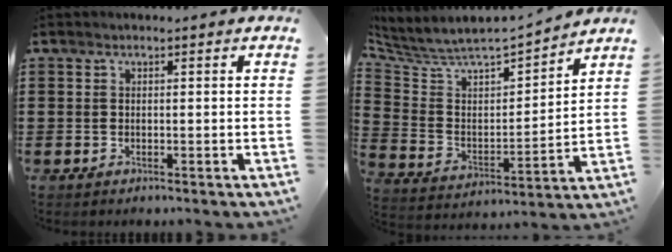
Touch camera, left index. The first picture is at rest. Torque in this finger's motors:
{"motor_torque": [1.14, -1.00, 0.22, 0.05]}